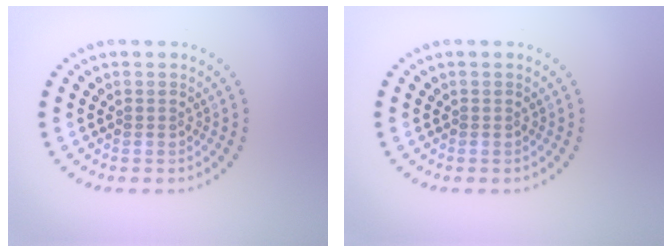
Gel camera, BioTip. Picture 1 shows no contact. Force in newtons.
{"total": 0.0}